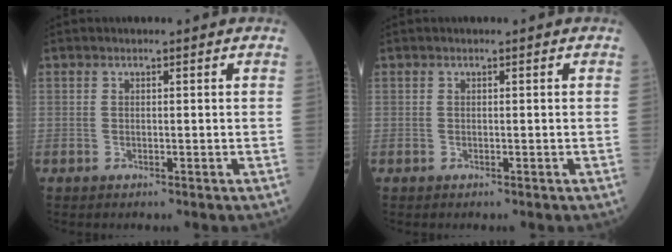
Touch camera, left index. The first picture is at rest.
{"total": 0.0}